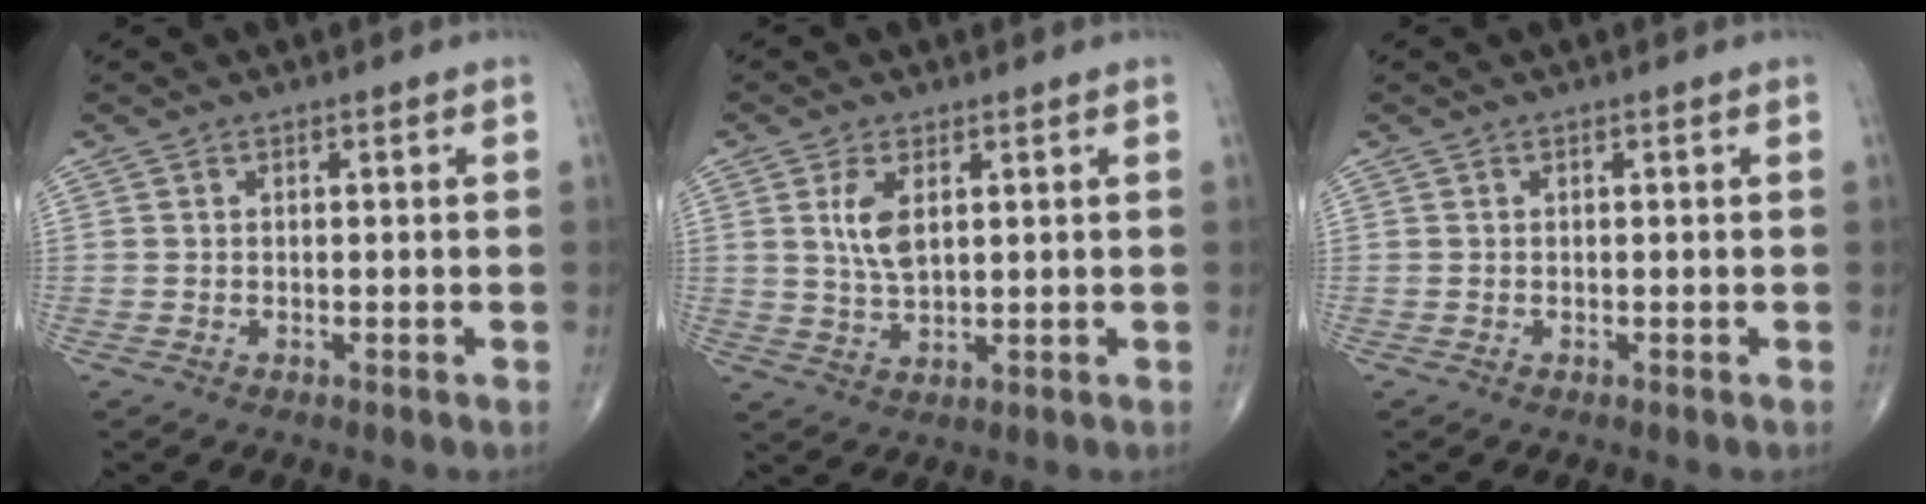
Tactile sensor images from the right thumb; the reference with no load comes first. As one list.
[{"total": 5.5, "force": [1.7, 2.6, 4.5], "torque": [-0.089, -0.010, 0.040]}, {"total": 0.0}]